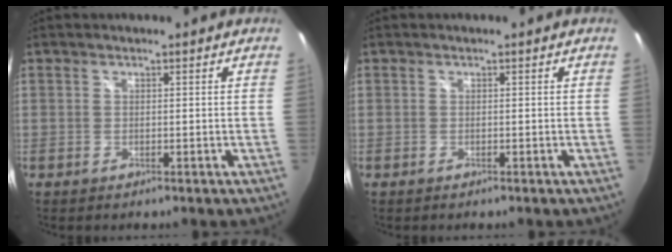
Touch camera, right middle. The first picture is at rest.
{"total": 0.0}